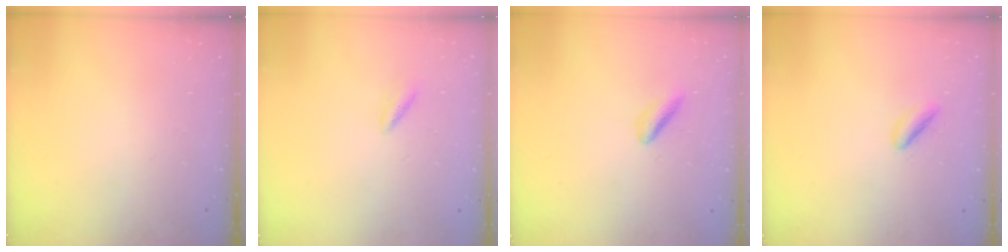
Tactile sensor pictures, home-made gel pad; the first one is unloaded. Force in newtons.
{"total": 3.0, "press": 2.9, "slide": 0.6}
{"total": 2.4, "press": 2.2, "slide": 1.0}
{"total": 2.8, "press": 2.6, "slide": 0.9}